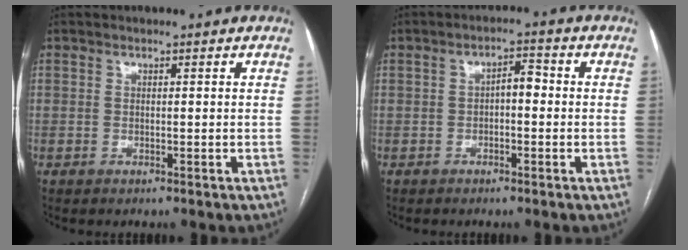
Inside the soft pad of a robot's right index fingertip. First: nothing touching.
{"total": 3.0, "force": [-0.3, 1.3, 2.7], "torque": [-0.040, 0.016, -0.006]}